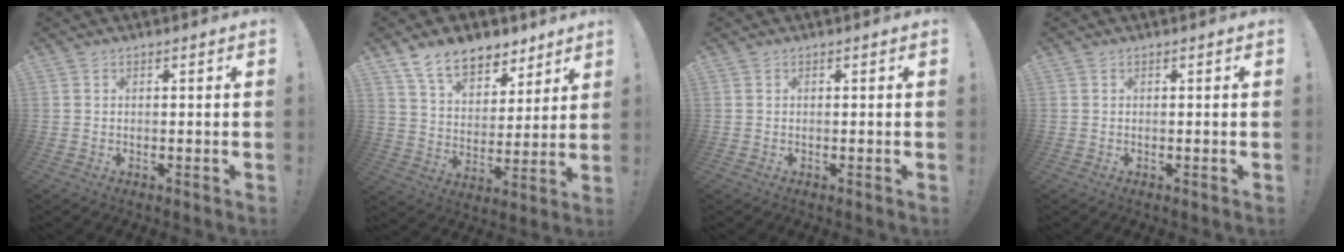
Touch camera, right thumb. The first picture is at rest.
{"total": 13.2, "force": [9.7, 7.3, 5.1], "torque": [-0.089, -0.065, 0.182]}
{"total": 0.0}
{"total": 0.0}